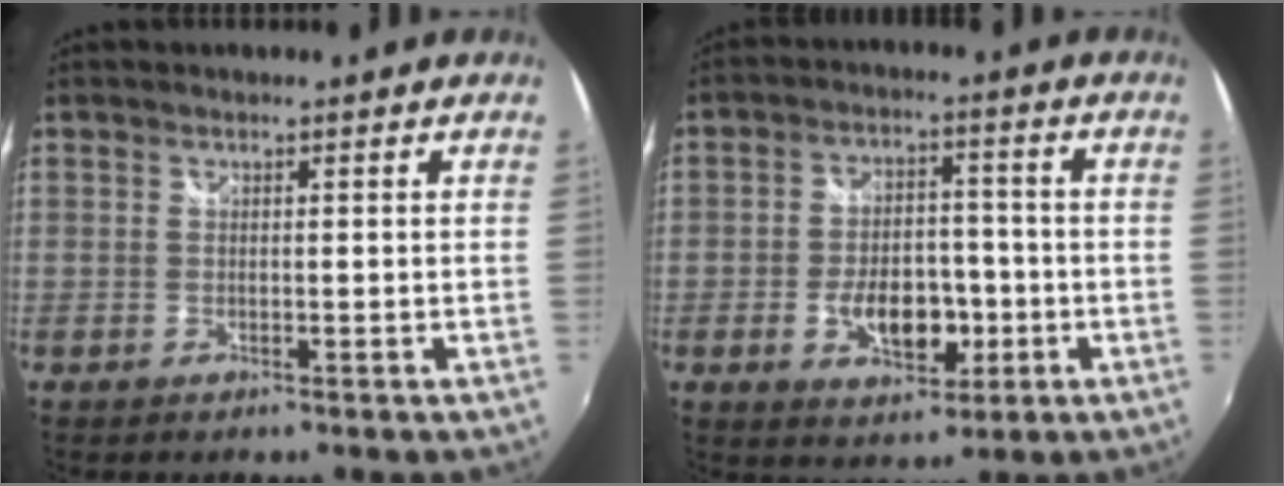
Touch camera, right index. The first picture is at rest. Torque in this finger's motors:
{"motor_torque": [0.14, -0.13, 0.56, 0.06]}